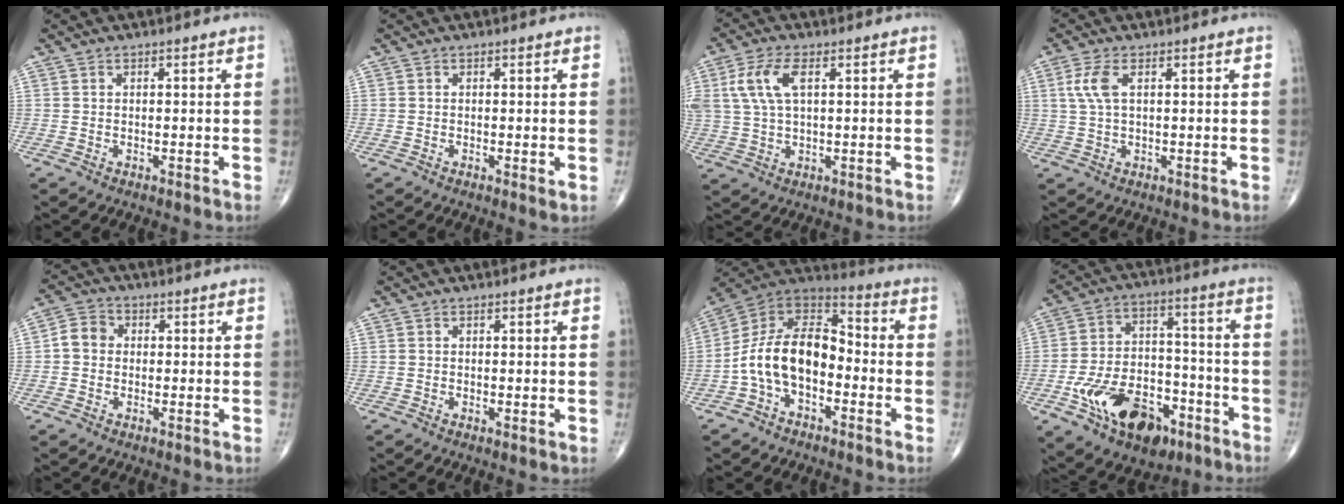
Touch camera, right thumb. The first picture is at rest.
{"total": 1.3, "force": [-0.2, 0.2, 1.2], "torque": [-0.022, -0.007, -0.006]}
{"total": 7.2, "force": [2.4, 3.4, 6.0], "torque": [-0.140, 0.004, 0.050]}
{"total": 4.4, "force": [1.2, 1.7, 3.8], "torque": [-0.099, 0.009, 0.027]}
{"total": 4.4, "force": [-0.1, 3.8, 2.2], "torque": [-0.027, 0.013, -0.012]}
{"total": 0.7, "force": [-0.1, 0.2, 0.6], "torque": [-0.012, -0.004, -0.004]}
{"total": 14.7, "force": [-3.7, 8.9, 11.1], "torque": [-0.181, 0.060, -0.079]}
{"total": 18.9, "force": [-9.4, 10.8, 12.3], "torque": [-0.180, 0.063, -0.145]}